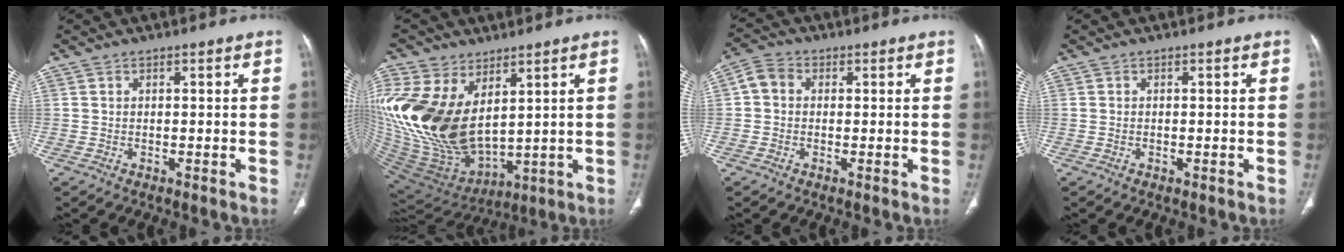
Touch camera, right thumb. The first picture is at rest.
{"total": 21.7, "force": [5.7, 13.3, 16.2], "torque": [-0.345, -0.040, 0.134]}
{"total": 4.0, "force": [0.2, 3.3, 2.2], "torque": [-0.036, 0.013, -0.004]}
{"total": 0.0}